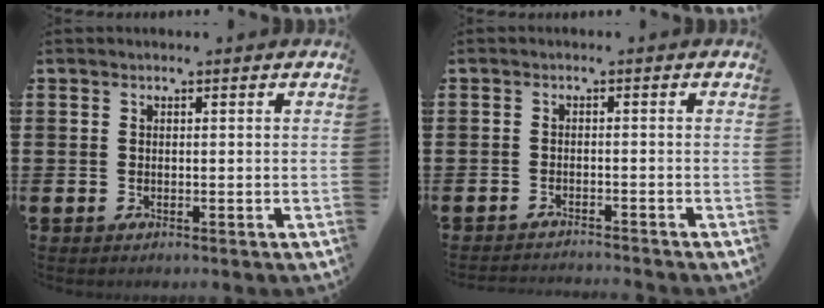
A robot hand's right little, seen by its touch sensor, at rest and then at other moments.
{"total": 1.4, "force": [-1.4, -0.2, 0.0], "torque": [-0.002, 0.003, -0.029]}